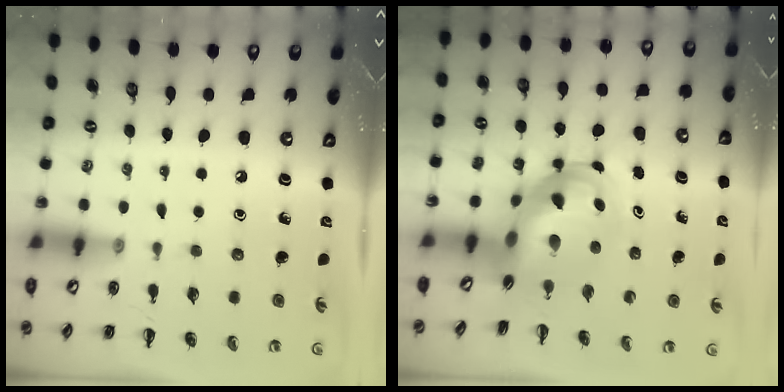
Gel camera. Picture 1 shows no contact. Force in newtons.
{"total": 6.1, "press": 5.8, "slide": 1.8}